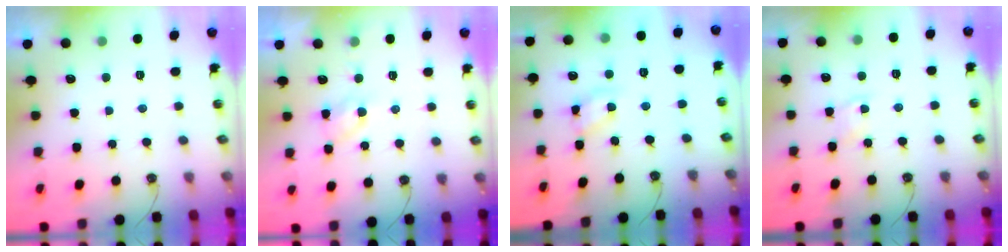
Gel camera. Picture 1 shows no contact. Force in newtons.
{"total": 4.6, "press": 4.6, "slide": 0.5}
{"total": 8.2, "press": 8.2, "slide": 0.5}
{"total": 4.5, "press": 4.5, "slide": 0.5}